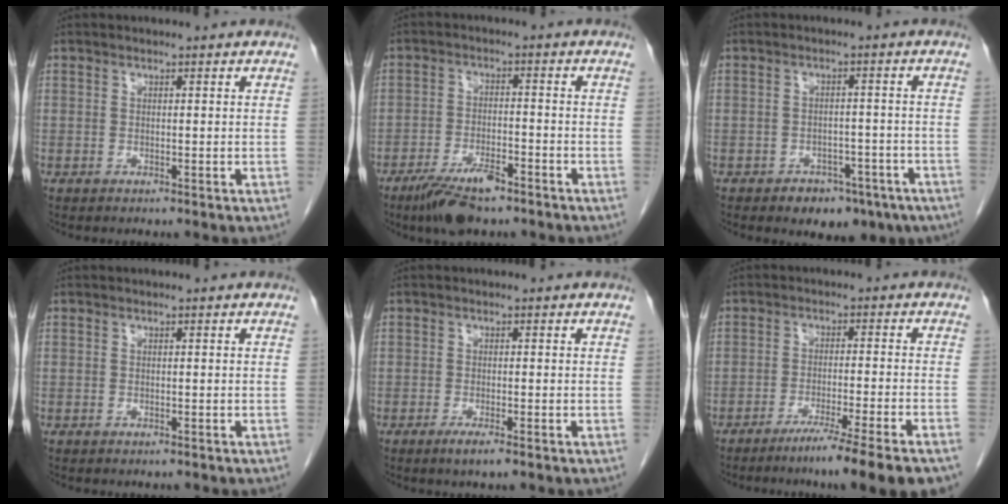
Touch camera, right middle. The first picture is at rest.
{"total": 7.5, "force": [-5.3, 2.1, 4.8], "torque": [-0.091, -0.009, -0.092]}
{"total": 4.2, "force": [-2.5, 3.0, 1.6], "torque": [-0.018, 0.008, -0.025]}
{"total": 0.0}
{"total": 2.3, "force": [-1.4, 0.2, 1.8], "torque": [-0.033, -0.005, -0.025]}
{"total": 12.2, "force": [-9.2, -1.4, 7.9], "torque": [-0.093, -0.031, -0.136]}